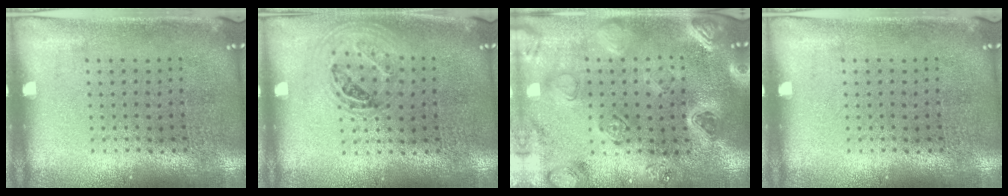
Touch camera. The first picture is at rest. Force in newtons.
{"total": 1.1, "press": 1.0, "slide": 0.4}
{"total": 2.1, "press": 2.1, "slide": 0.4}
{"total": 0.0}